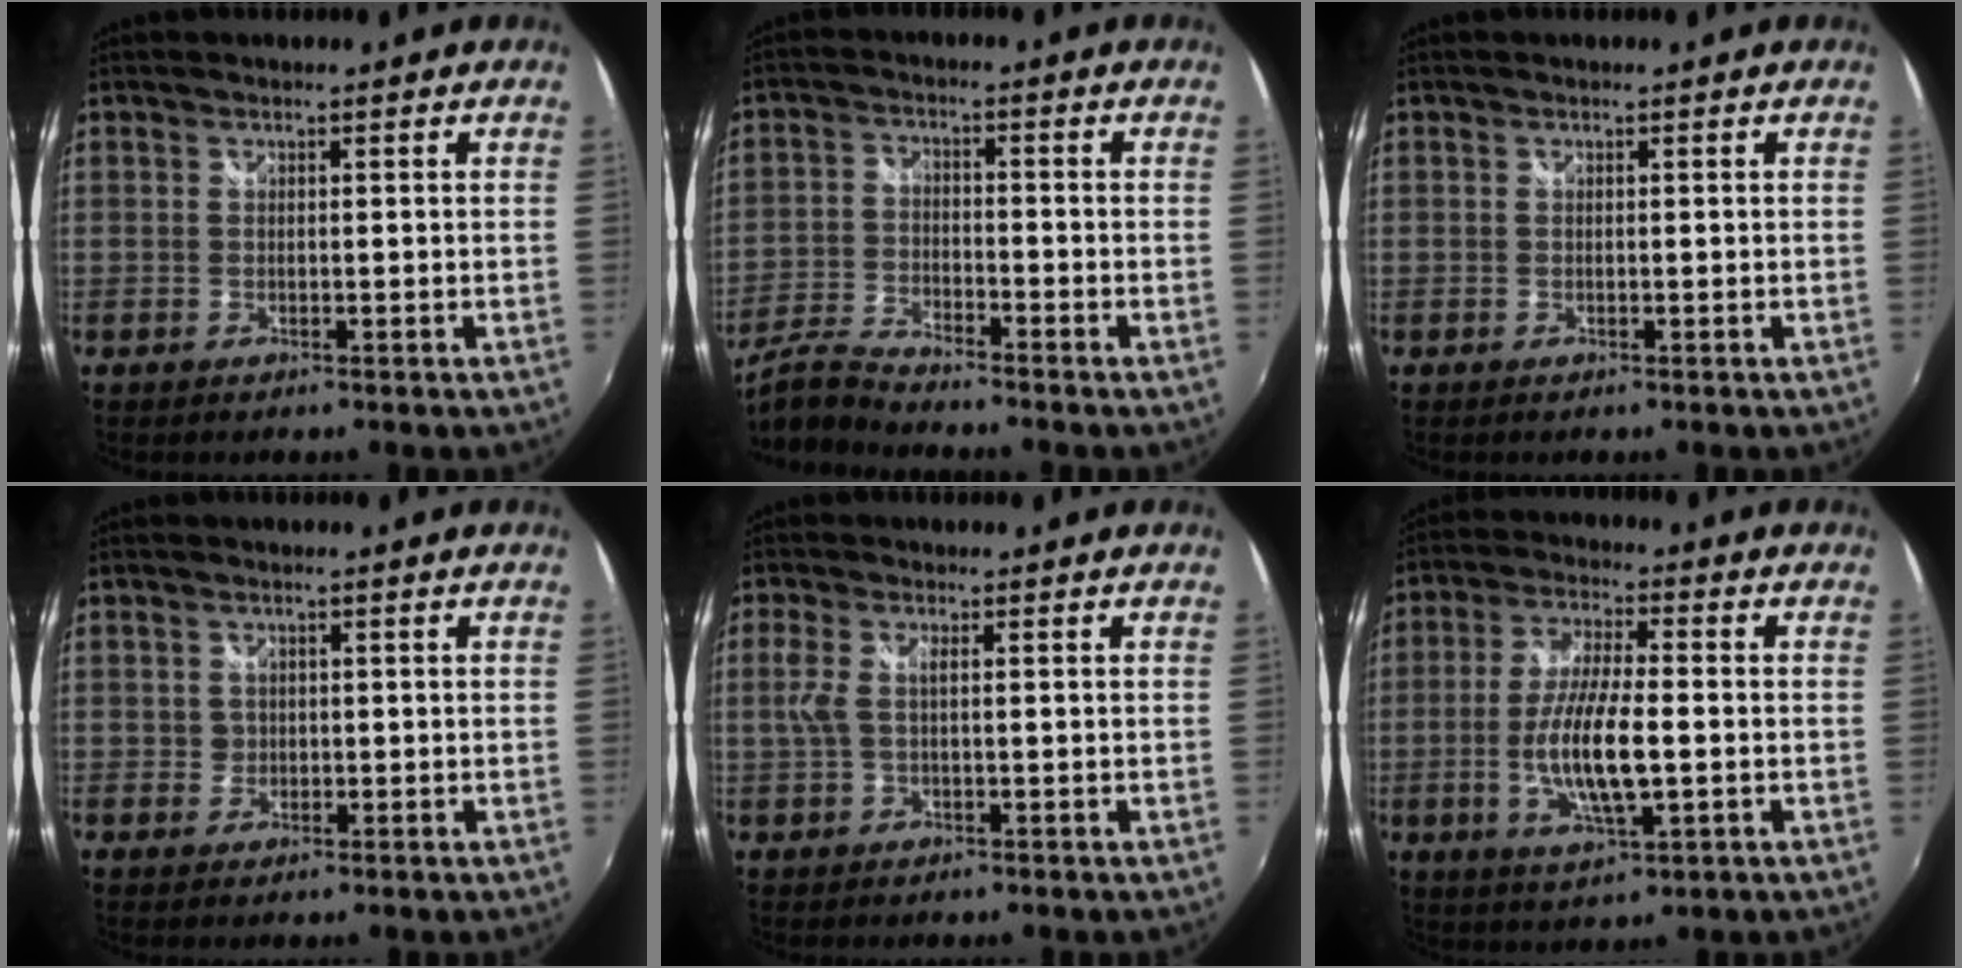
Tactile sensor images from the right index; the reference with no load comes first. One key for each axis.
{"total": 7.9, "fx": -7.4, "fy": 0.6, "fz": 2.9, "tx": -0.072, "ty": -0.010, "tz": -0.151}
{"total": 0.0}
{"total": 1.3, "fx": 0.0, "fy": 1.3, "fz": 0.0, "tx": 0.004, "ty": 0.003, "tz": 0.004}
{"total": 2.7, "fx": 0.1, "fy": 0.6, "fz": 2.6, "tx": -0.058, "ty": 0.001, "tz": 0.002}
{"total": 11.2, "fx": -2.0, "fy": 2.8, "fz": 10.6, "tx": -0.212, "ty": -0.003, "tz": -0.036}